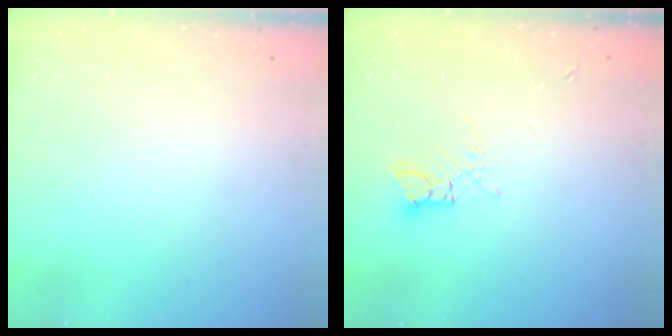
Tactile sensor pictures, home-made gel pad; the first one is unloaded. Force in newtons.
{"total": 7.1, "press": 7.1, "slide": 0.6}